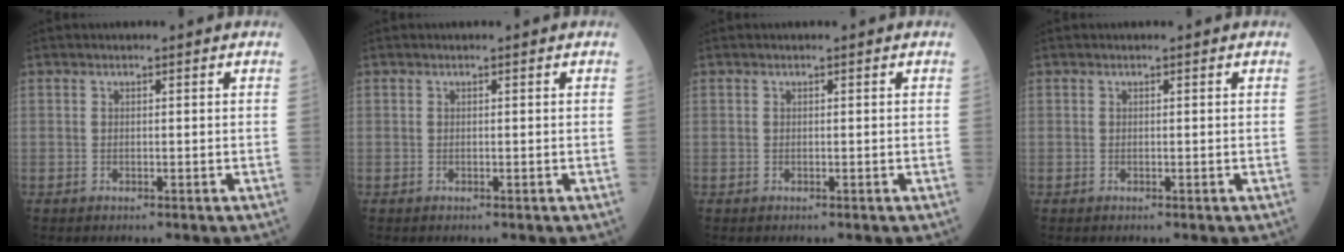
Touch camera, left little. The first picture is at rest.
{"total": 0.0}
{"total": 0.0}
{"total": 0.0}